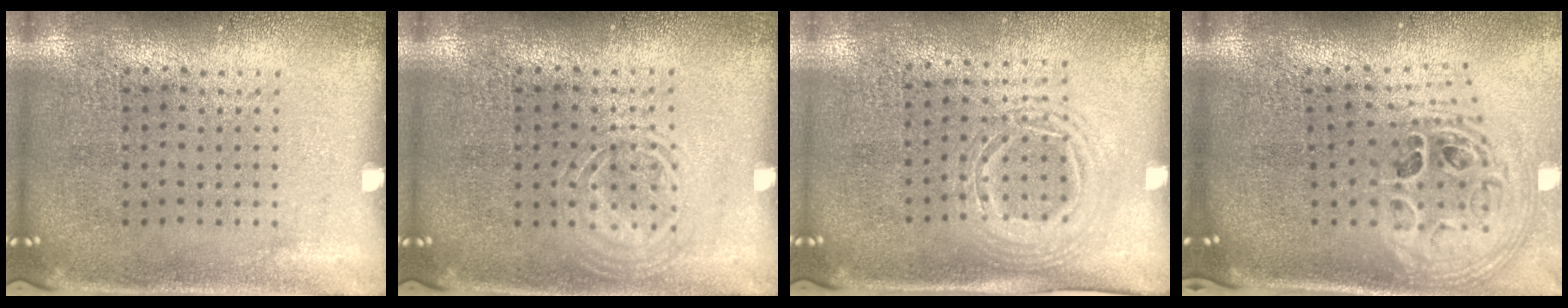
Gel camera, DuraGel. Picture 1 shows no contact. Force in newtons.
{"total": 1.8, "press": 1.8, "slide": 0.3}
{"total": 1.5, "press": 1.3, "slide": 0.8}
{"total": 2.1, "press": 1.4, "slide": 1.5}